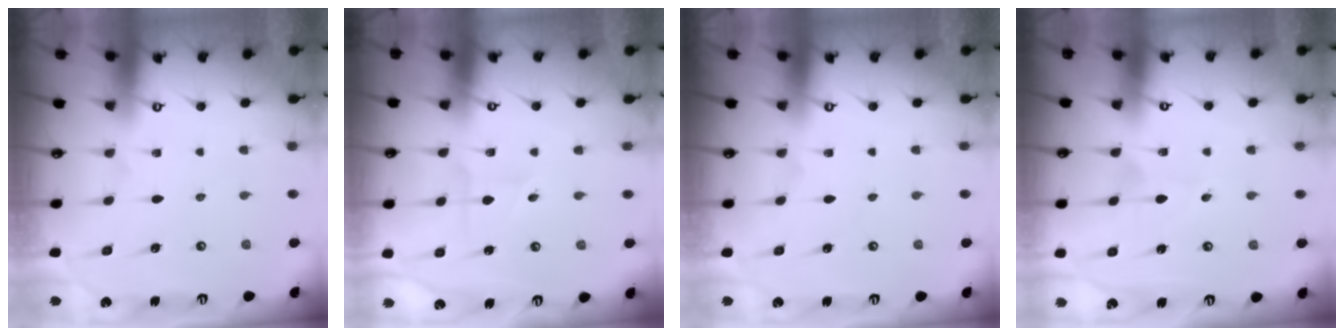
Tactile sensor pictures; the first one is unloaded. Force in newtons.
{"total": 1.8, "press": 1.8, "slide": 0.1}
{"total": 0.0}
{"total": 3.0, "press": 3.0, "slide": 0.2}